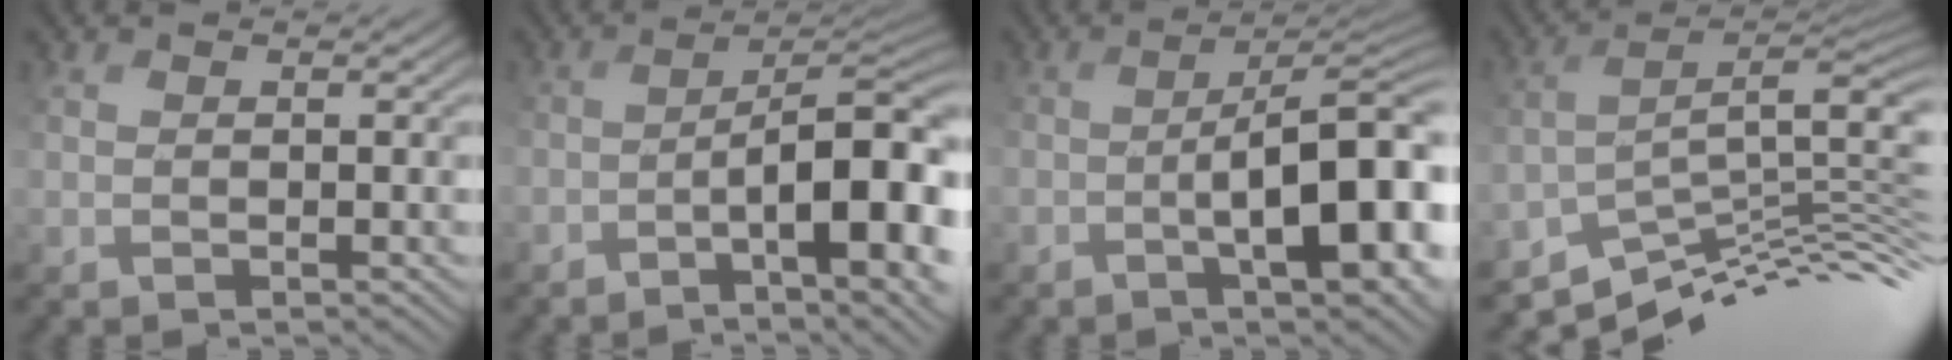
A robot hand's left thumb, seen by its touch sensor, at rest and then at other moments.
{"total": 14.3, "force": [-6.0, 4.6, 12.2], "torque": [-0.161, -0.006, -0.072]}
{"total": 12.2, "force": [-3.8, 3.9, 10.9], "torque": [-0.133, 0.003, -0.045]}
{"total": 9.7, "force": [-6.2, 2.4, 7.1], "torque": [-0.117, 0.005, -0.099]}